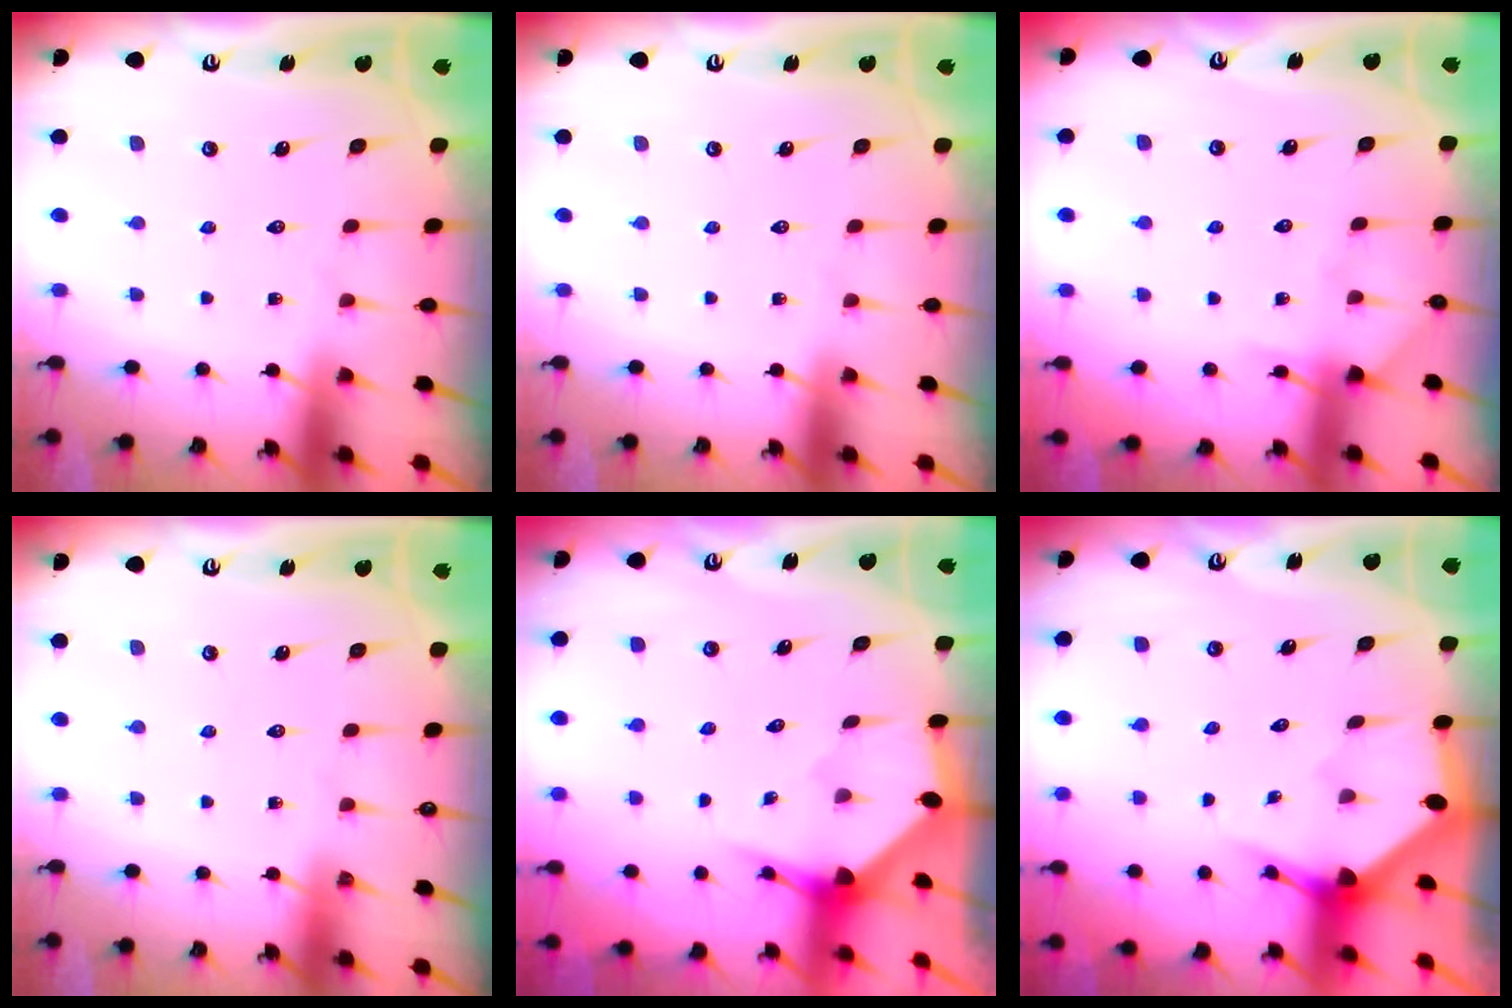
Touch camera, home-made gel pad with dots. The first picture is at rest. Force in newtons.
{"total": 0.0}
{"total": 6.1, "press": 6.1, "slide": 0.6}
{"total": 0.0}
{"total": 2.8, "press": 2.8, "slide": 0.3}
{"total": 2.9, "press": 2.9, "slide": 0.2}